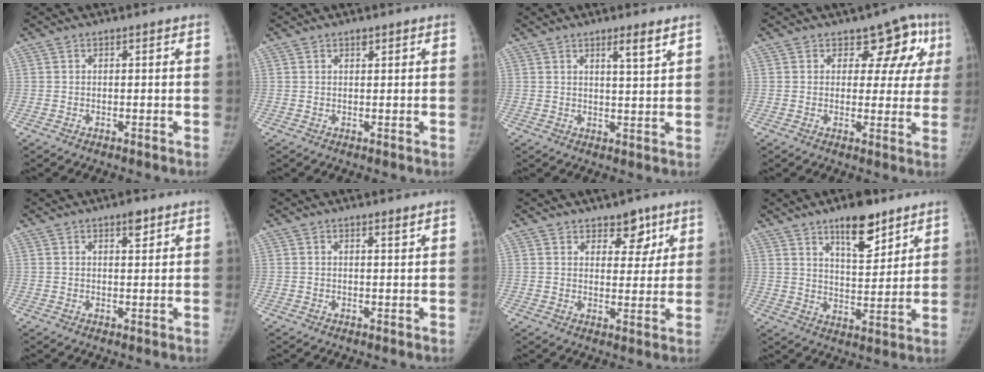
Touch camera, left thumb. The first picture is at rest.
{"total": 0.9, "force": [0.7, 0.5, 0.5], "torque": [-0.004, -0.004, 0.009]}
{"total": 3.9, "force": [2.6, 0.1, 2.9], "torque": [-0.045, -0.024, 0.043]}
{"total": 8.6, "force": [3.7, 5.8, 5.0], "torque": [-0.002, -0.006, 0.040]}
{"total": 2.7, "force": [1.7, 1.0, 1.8], "torque": [-0.019, -0.009, 0.026]}
{"total": 1.1, "force": [0.9, 0.0, 0.6], "torque": [-0.008, -0.008, 0.015]}
{"total": 6.2, "force": [3.9, 3.8, 2.9], "torque": [-0.003, -0.022, 0.057]}
{"total": 11.0, "force": [7.4, 4.2, 7.0], "torque": [-0.084, -0.049, 0.121]}